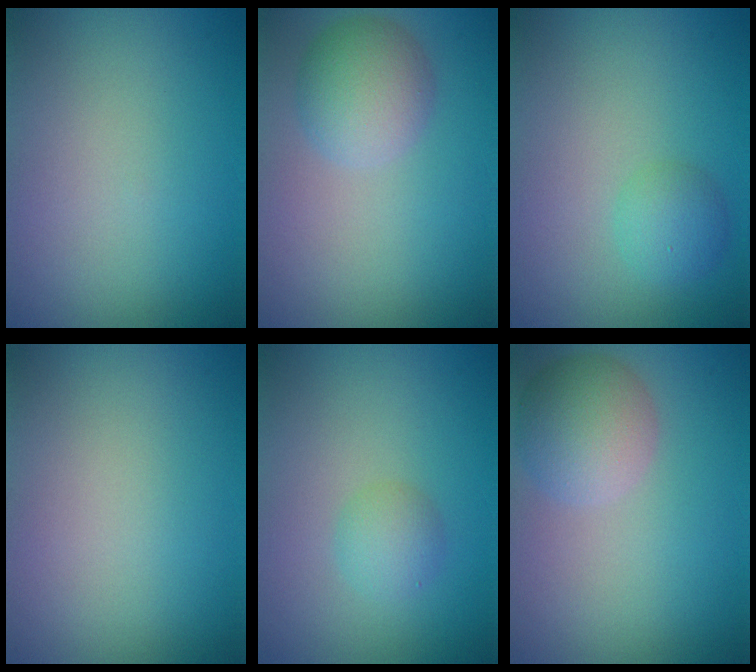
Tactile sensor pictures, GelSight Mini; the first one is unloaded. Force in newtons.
{"total": 4.1, "press": 4.0, "slide": 0.1}
{"total": 1.8, "press": 1.8, "slide": 0.1}
{"total": 0.0}
{"total": 1.7, "press": 1.7, "slide": 0.0}
{"total": 4.4, "press": 4.4, "slide": 0.2}